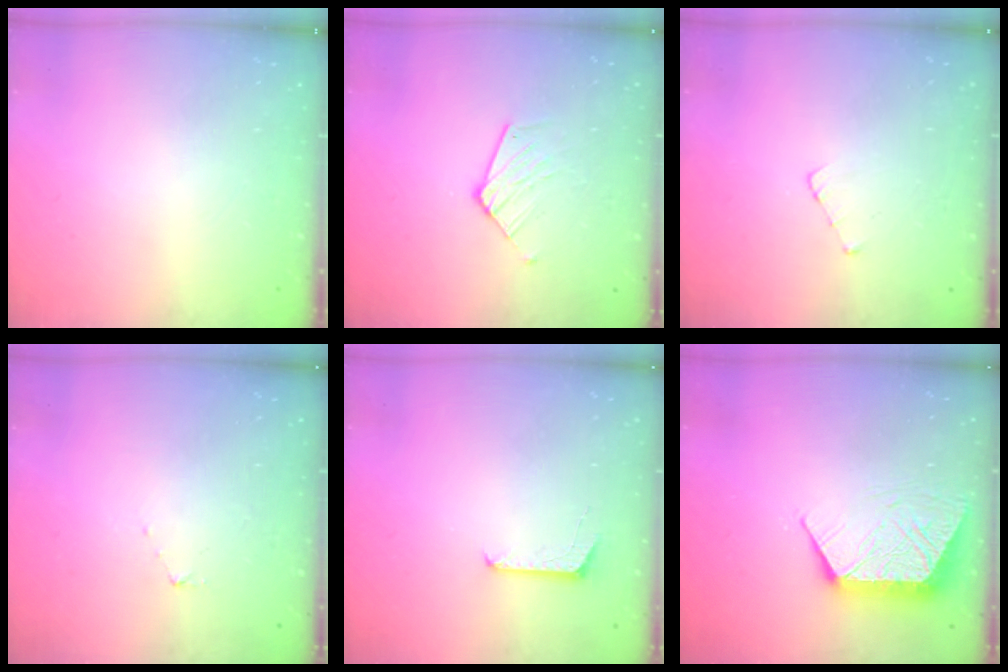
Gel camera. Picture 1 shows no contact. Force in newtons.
{"total": 7.7, "press": 7.6, "slide": 0.5}
{"total": 2.7, "press": 2.7, "slide": 0.3}
{"total": 3.2, "press": 3.1, "slide": 0.3}
{"total": 6.1, "press": 6.1, "slide": 0.6}
{"total": 10.1, "press": 10.1, "slide": 0.7}